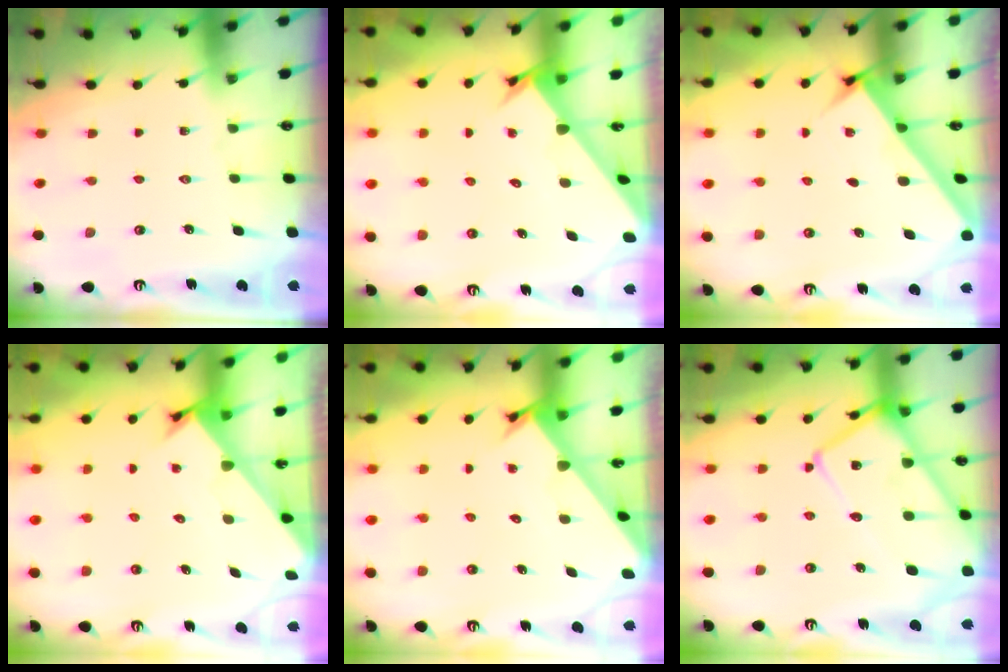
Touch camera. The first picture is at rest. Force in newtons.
{"total": 2.8, "press": 2.7, "slide": 0.3}
{"total": 2.9, "press": 2.9, "slide": 0.0}
{"total": 2.4, "press": 2.4, "slide": 0.2}
{"total": 2.1, "press": 2.1, "slide": 0.2}
{"total": 19.7, "press": 19.7, "slide": 1.5}